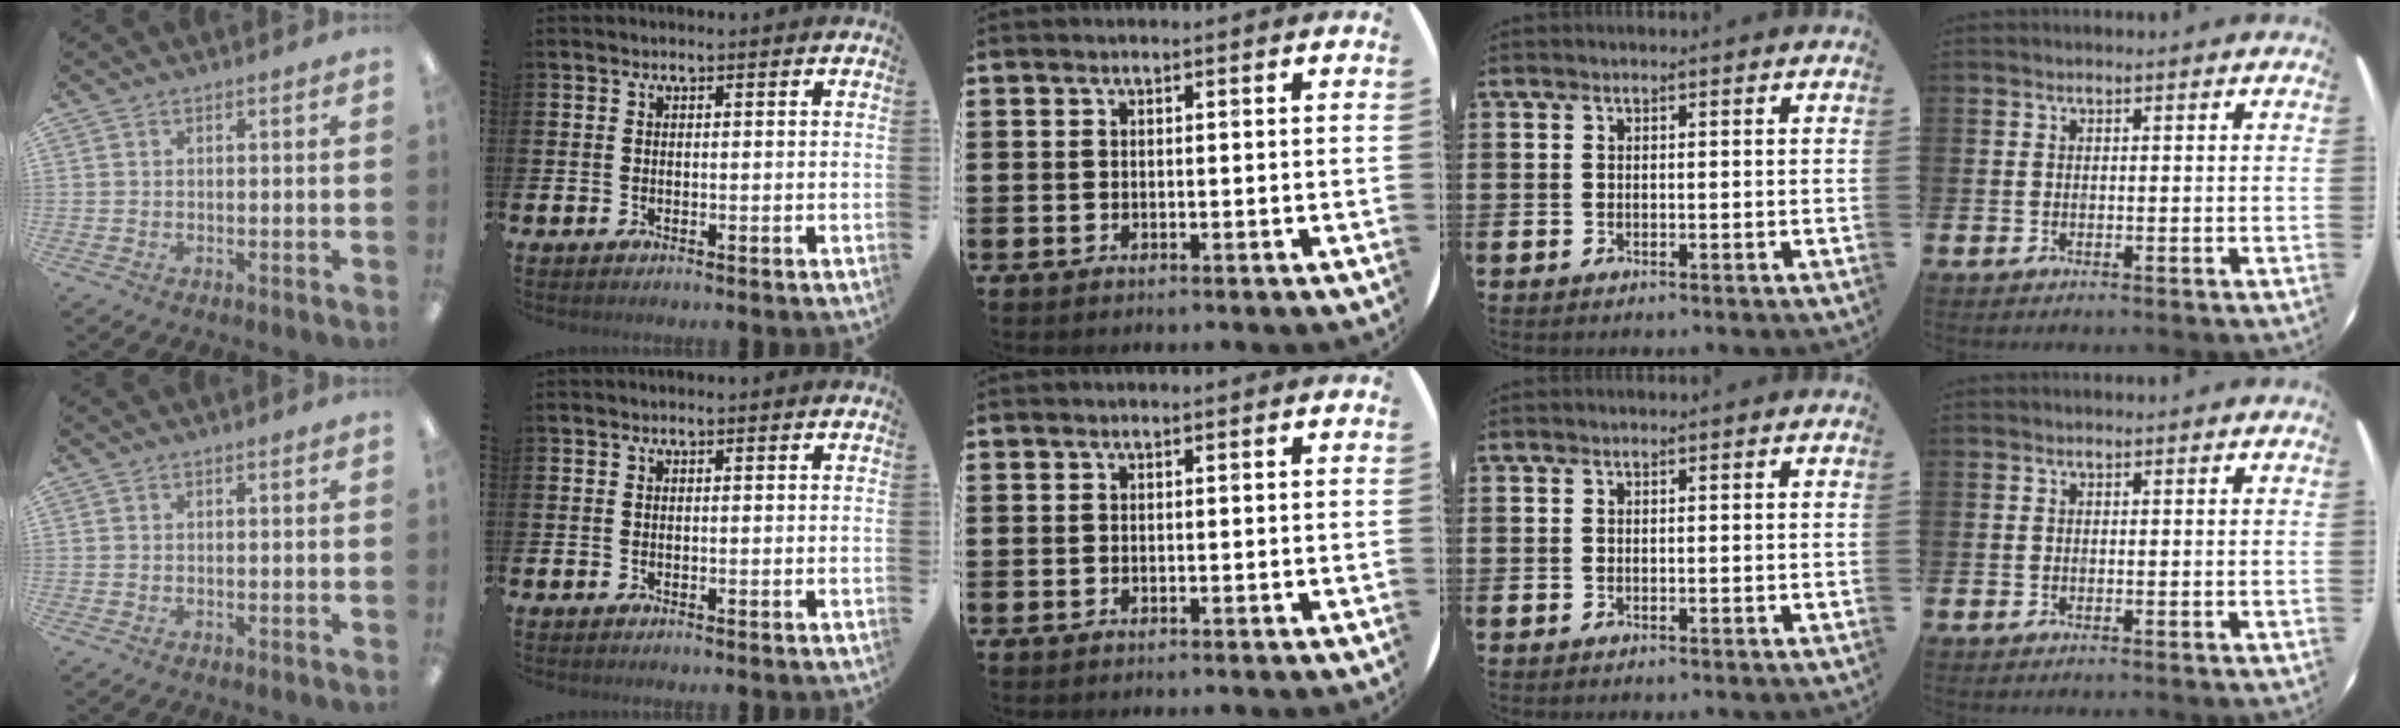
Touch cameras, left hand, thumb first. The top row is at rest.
{}